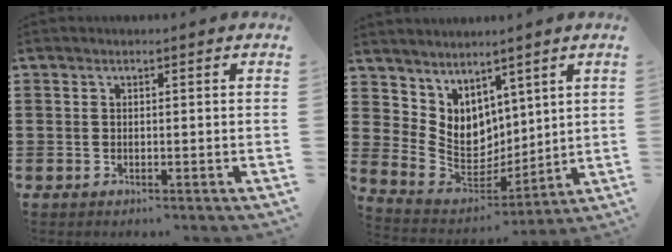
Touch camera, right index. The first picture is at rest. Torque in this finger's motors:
{"motor_torque": [1.22, 0.92, 0.30, 0.13]}